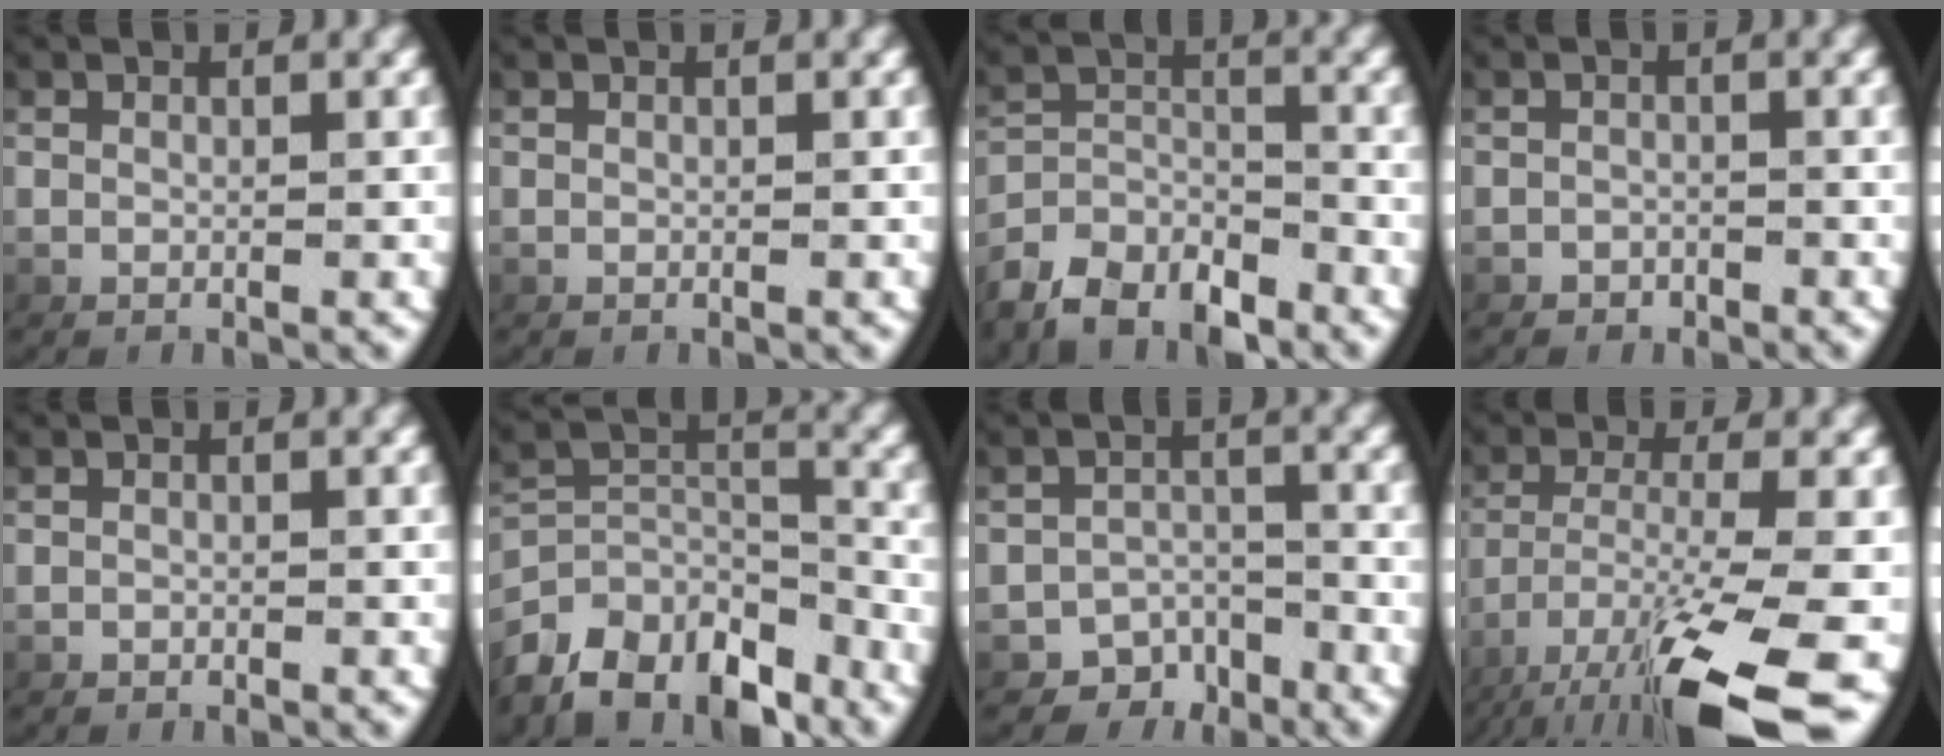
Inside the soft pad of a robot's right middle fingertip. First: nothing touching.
{"total": 0.0}
{"total": 5.8, "force": [-4.4, 3.0, 2.5], "torque": [-0.045, -0.015, -0.070]}
{"total": 1.3, "force": [-1.3, 0.1, -0.4], "torque": [0.010, -0.006, -0.019]}
{"total": 0.7, "force": [-0.5, -0.4, -0.2], "torque": [0.002, -0.004, -0.006]}
{"total": 9.6, "force": [-5.6, 6.1, 4.9], "torque": [-0.098, -0.049, -0.074]}
{"total": 6.7, "force": [-5.2, 4.2, 0.8], "torque": [0.007, -0.010, -0.092]}
{"total": 9.1, "force": [-4.1, 2.6, 7.7], "torque": [-0.145, -0.029, -0.042]}